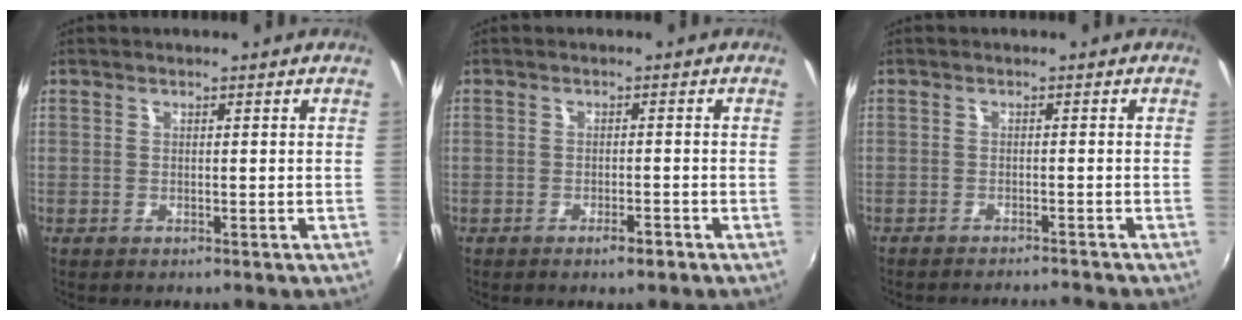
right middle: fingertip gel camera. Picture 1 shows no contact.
{"total": 2.0, "force": [-1.5, 0.5, 1.3], "torque": [-0.025, -0.002, -0.024]}
{"total": 5.7, "force": [-5.4, 0.1, 1.7], "torque": [-0.043, -0.009, -0.081]}